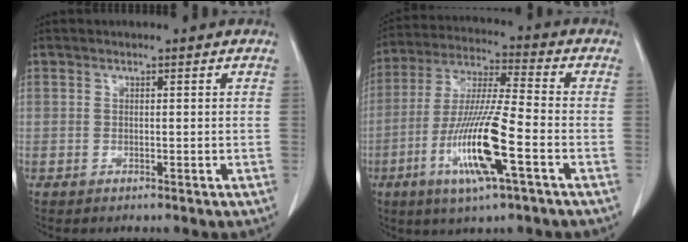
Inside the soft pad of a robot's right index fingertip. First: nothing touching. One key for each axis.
{"total": 14.6, "fx": -5.2, "fy": 0.8, "fz": 13.6, "tx": -0.274, "ty": -0.017, "tz": -0.099}